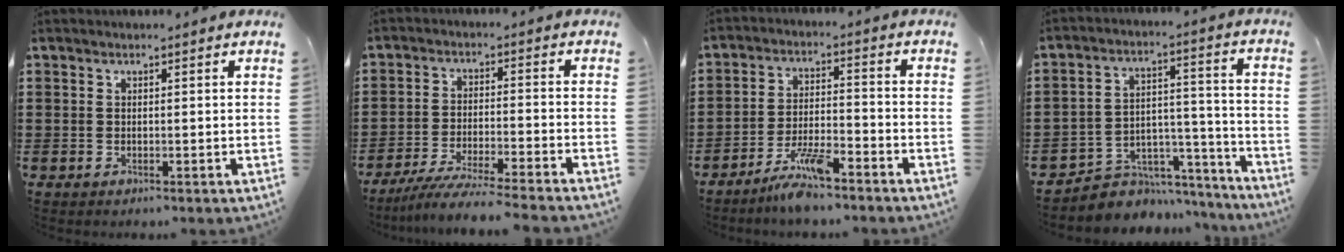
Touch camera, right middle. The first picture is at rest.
{"total": 6.0, "force": [-5.5, -0.6, 2.2], "torque": [-0.047, -0.019, -0.107]}
{"total": 6.6, "force": [-5.4, 0.9, 3.7], "torque": [-0.071, 0.000, -0.100]}
{"total": 5.3, "force": [-4.4, 2.8, 0.7], "torque": [-0.017, 0.016, -0.088]}